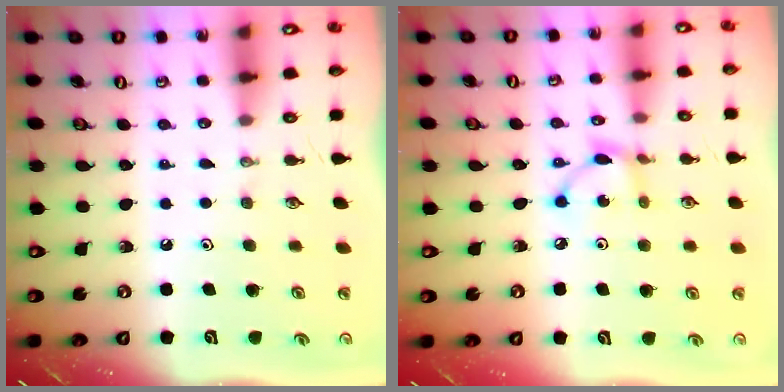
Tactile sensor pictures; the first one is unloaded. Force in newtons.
{"total": 4.4, "press": 4.4, "slide": 0.1}